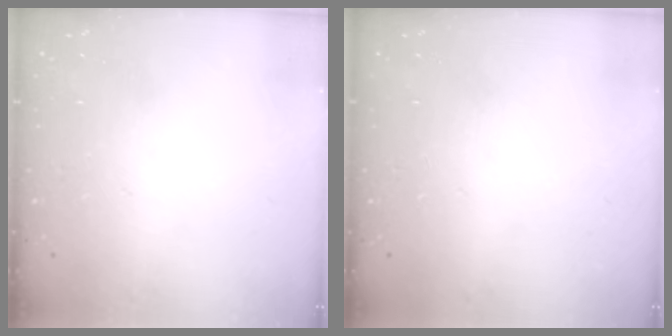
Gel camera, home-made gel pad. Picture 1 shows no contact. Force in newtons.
{"total": 0.0}